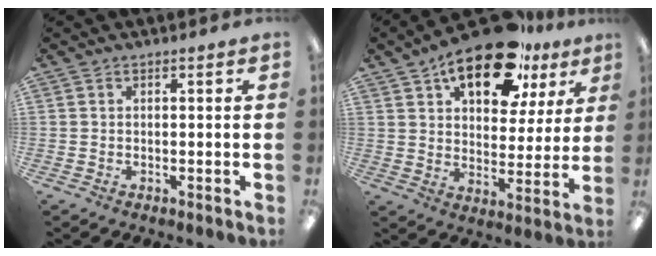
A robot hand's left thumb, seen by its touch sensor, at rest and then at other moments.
{"total": 18.5, "force": [12.4, 8.6, 10.6], "torque": [-0.163, -0.061, 0.209]}